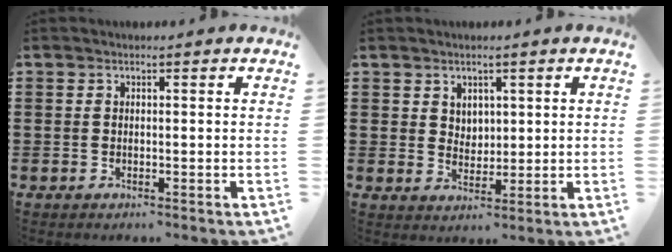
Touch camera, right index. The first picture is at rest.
{"total": 3.2, "force": [1.9, 2.5, 0.5], "torque": [-0.011, 0.006, 0.034]}